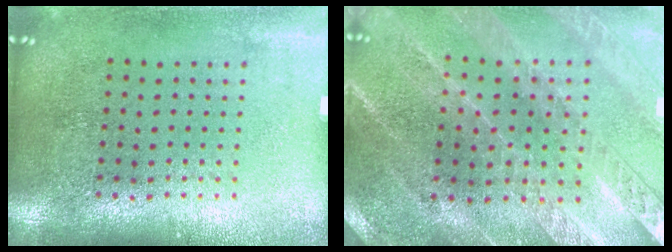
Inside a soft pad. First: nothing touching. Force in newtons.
{"total": 2.2, "press": 2.2, "slide": 0.2}